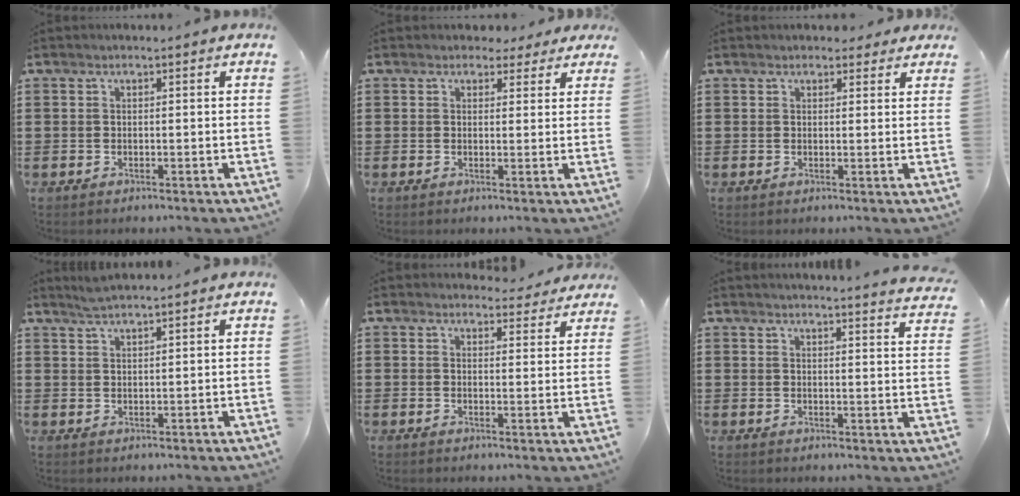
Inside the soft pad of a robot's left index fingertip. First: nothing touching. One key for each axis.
{"total": 2.4, "fx": 1.8, "fy": 1.5, "fz": 0.6, "tx": -0.010, "ty": 0.007, "tz": 0.032}
{"total": 1.9, "fx": 1.6, "fy": 1.0, "fz": 0.4, "tx": -0.006, "ty": 0.004, "tz": 0.028}
{"total": 2.0, "fx": 1.9, "fy": -0.1, "fz": 0.7, "tx": -0.018, "ty": 0.000, "tz": 0.036}
{"total": 3.3, "fx": 3.1, "fy": 0.8, "fz": 0.6, "tx": -0.013, "ty": -0.013, "tz": 0.056}
{"total": 3.3, "fx": 3.2, "fy": -0.9, "fz": 0.3, "tx": -0.009, "ty": -0.024, "tz": 0.054}